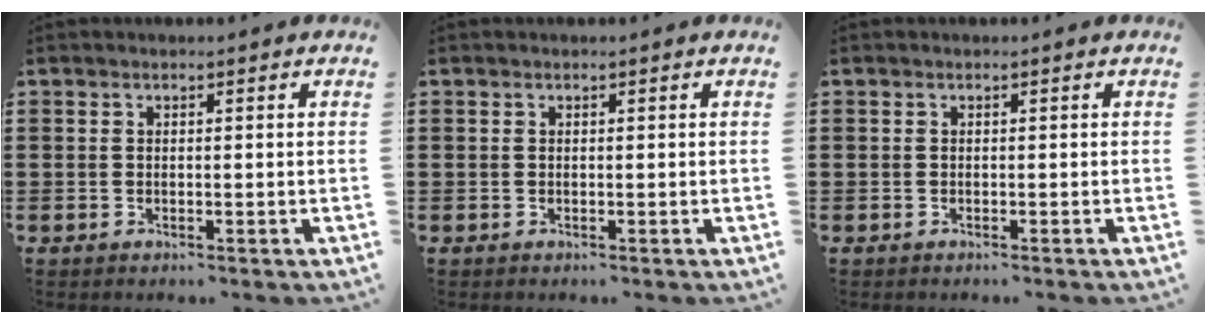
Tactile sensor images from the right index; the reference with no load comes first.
{"total": 0.0}
{"total": 0.0}